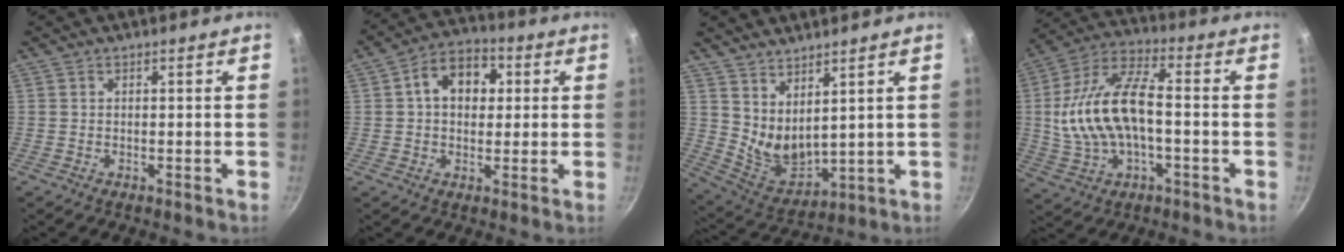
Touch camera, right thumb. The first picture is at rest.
{"total": 10.2, "force": [2.0, 7.4, 6.7], "torque": [-0.067, 0.017, 0.017]}
{"total": 8.8, "force": [5.2, 4.0, 6.0], "torque": [-0.088, -0.056, 0.115]}
{"total": 16.8, "force": [-1.1, 8.4, 14.5], "torque": [-0.277, 0.033, -0.024]}